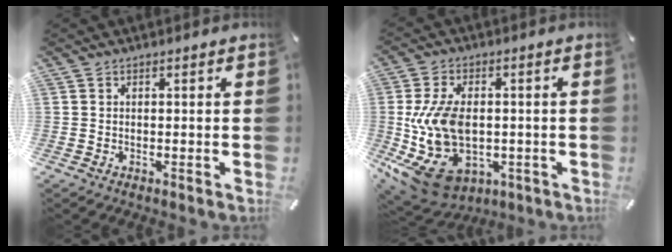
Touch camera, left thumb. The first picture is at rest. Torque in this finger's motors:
{"motor_torque": [2.51, 2.49, 2.18, -0.24, 0.85]}